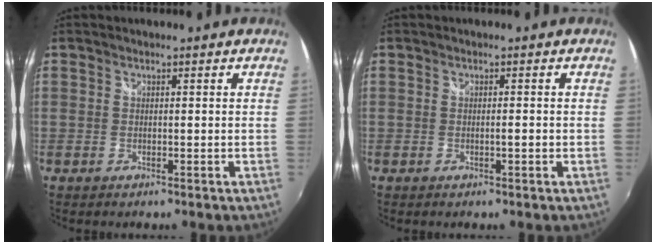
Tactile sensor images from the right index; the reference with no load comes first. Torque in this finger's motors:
{"motor_torque": [1.05, 1.09, 0.01, 0.00]}